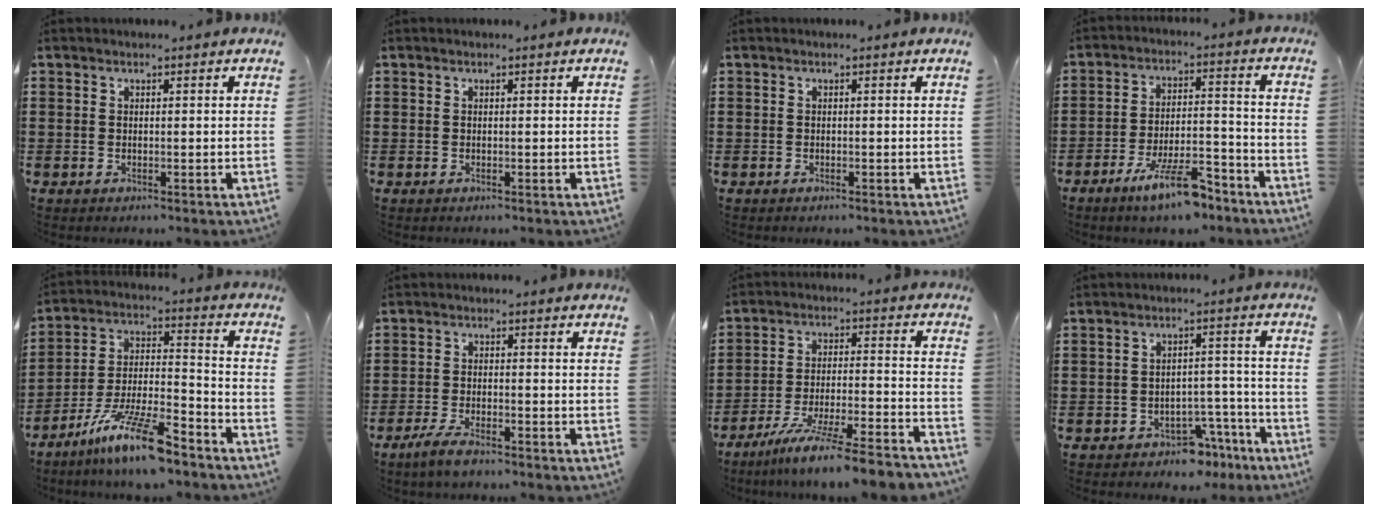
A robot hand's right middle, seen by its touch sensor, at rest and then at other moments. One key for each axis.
{"total": 0.0}
{"total": 0.0}
{"total": 9.3, "fx": -6.7, "fy": 2.0, "fz": 6.2, "tx": -0.119, "ty": 0.007, "tz": -0.124}
{"total": 12.2, "fx": -9.1, "fy": 2.0, "fz": 7.9, "tx": -0.151, "ty": 0.019, "tz": -0.172}
{"total": 3.4, "fx": -2.6, "fy": 0.7, "fz": 2.1, "tx": -0.056, "ty": -0.002, "tz": -0.054}
{"total": 9.1, "fx": -8.0, "fy": -0.9, "fz": 4.2, "tx": -0.074, "ty": -0.004, "tz": -0.157}
{"total": 4.5, "fx": -4.1, "fy": 1.5, "fz": 1.1, "tx": -0.020, "ty": 0.016, "tz": -0.080}